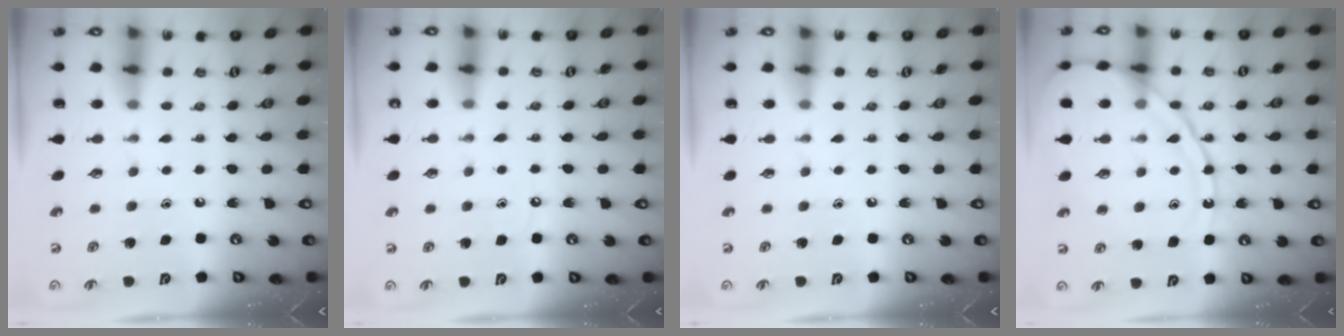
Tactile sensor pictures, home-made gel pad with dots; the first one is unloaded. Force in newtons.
{"total": 4.5, "press": 4.4, "slide": 0.4}
{"total": 0.0}
{"total": 13.7, "press": 13.6, "slide": 1.2}